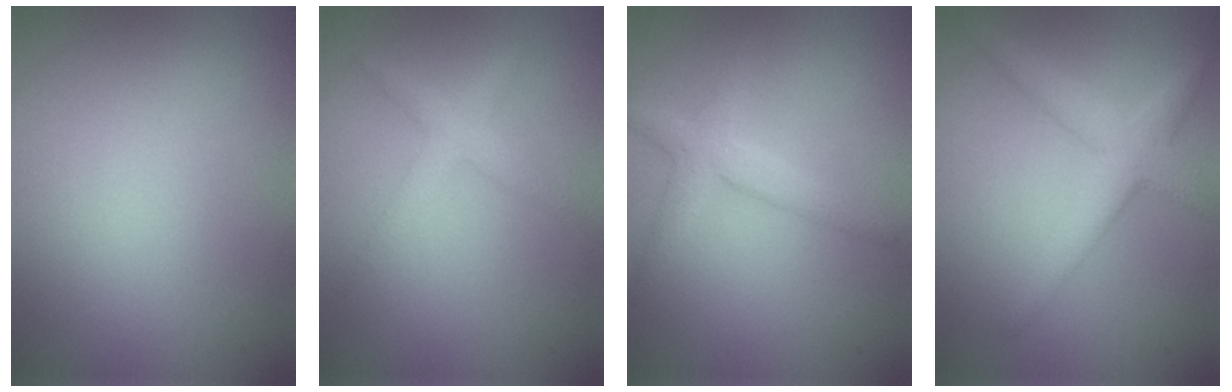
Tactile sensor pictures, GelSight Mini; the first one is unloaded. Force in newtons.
{"total": 2.1, "press": 2.1, "slide": 0.1}
{"total": 2.8, "press": 2.7, "slide": 0.3}
{"total": 3.9, "press": 3.9, "slide": 0.2}